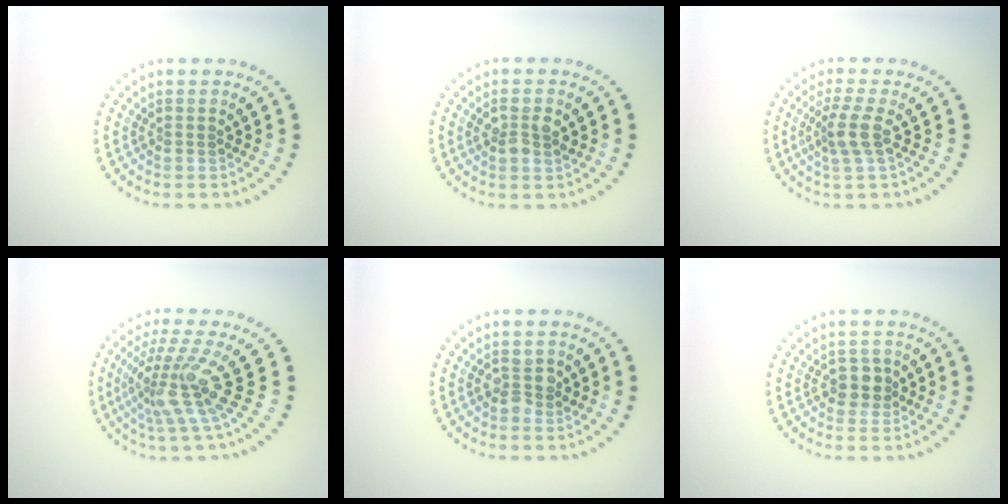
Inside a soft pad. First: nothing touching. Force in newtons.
{"total": 1.9, "press": 1.9, "slide": 0.5}
{"total": 2.7, "press": 2.1, "slide": 1.7}
{"total": 4.7, "press": 3.0, "slide": 3.5}
{"total": 2.0, "press": 2.0, "slide": 0.3}
{"total": 2.1, "press": 2.0, "slide": 0.6}